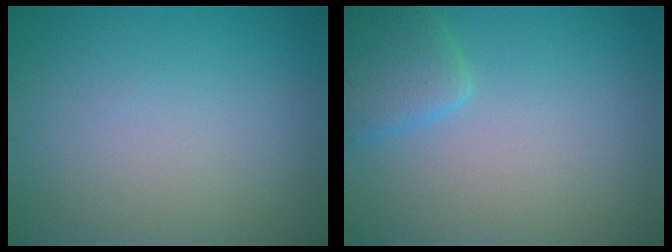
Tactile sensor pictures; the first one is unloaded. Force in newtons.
{"total": 2.9, "press": 2.9, "slide": 0.2}